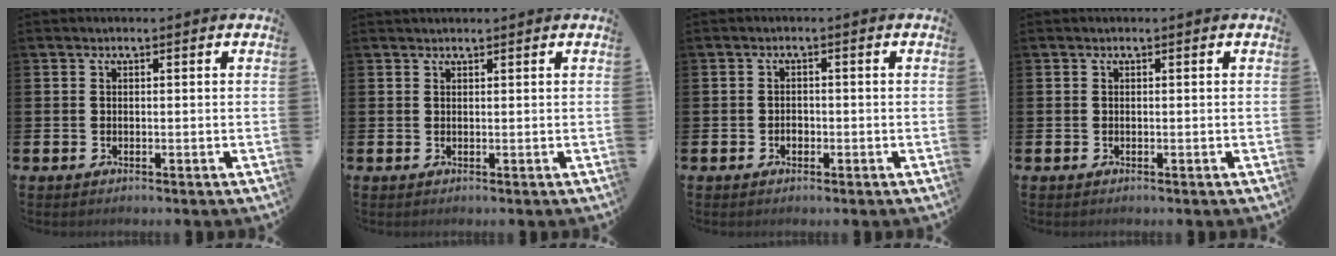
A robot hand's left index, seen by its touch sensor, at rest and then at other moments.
{"total": 0.7, "force": [0.7, 0.0, 0.0], "torque": [0.007, -0.003, 0.011]}
{"total": 1.3, "force": [-0.5, 1.0, 0.6], "torque": [-0.011, 0.002, -0.012]}
{"total": 0.0}